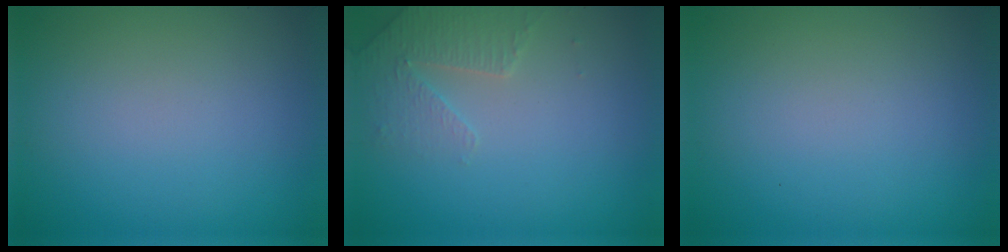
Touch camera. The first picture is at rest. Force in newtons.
{"total": 2.3, "press": 2.2, "slide": 0.6}
{"total": 0.0}